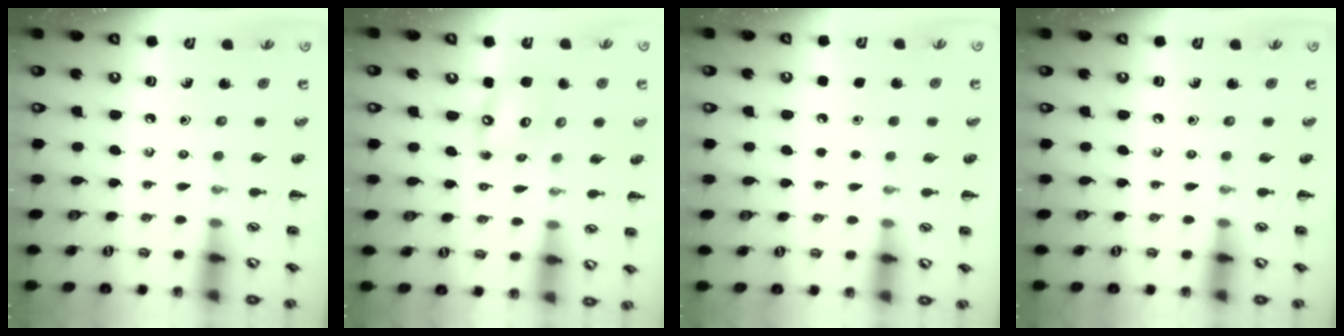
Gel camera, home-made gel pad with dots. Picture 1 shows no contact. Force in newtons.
{"total": 10.8, "press": 10.5, "slide": 2.6}
{"total": 1.7, "press": 1.6, "slide": 0.1}
{"total": 0.0}